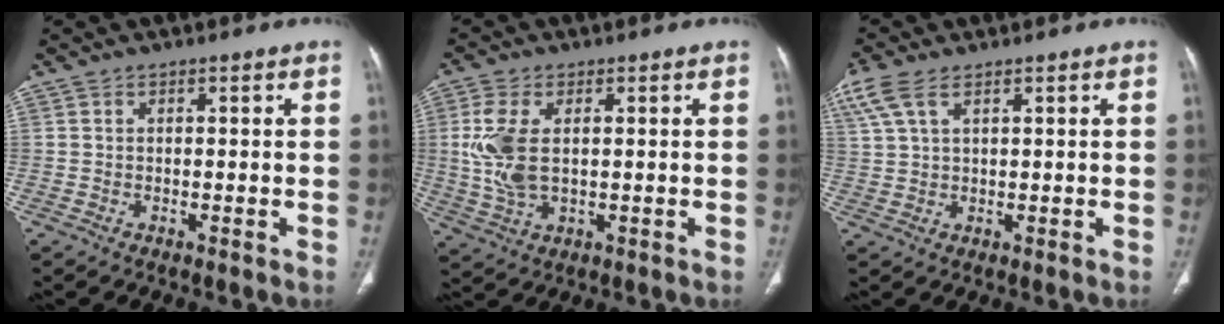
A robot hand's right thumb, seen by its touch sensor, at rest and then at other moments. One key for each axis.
{"total": 8.9, "fx": 1.0, "fy": 4.9, "fz": 7.4, "tx": -0.176, "ty": -0.003, "tz": 0.026}
{"total": 7.5, "fx": 4.2, "fy": 3.7, "fz": 5.1, "tx": -0.135, "ty": 0.015, "tz": 0.091}